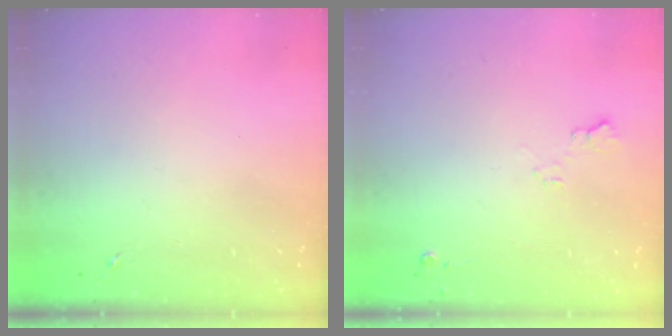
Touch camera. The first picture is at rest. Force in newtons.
{"total": 6.0, "press": 6.0, "slide": 1.0}